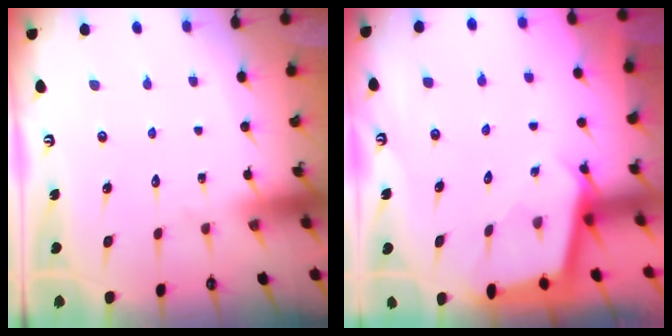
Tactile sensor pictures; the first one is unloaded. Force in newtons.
{"total": 2.4, "press": 2.4, "slide": 0.1}